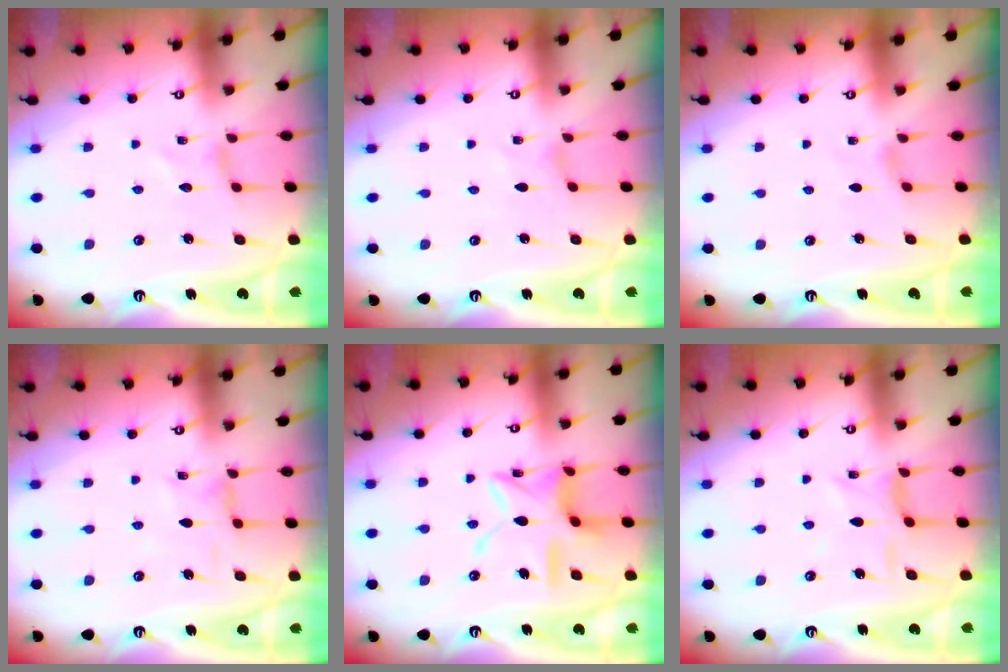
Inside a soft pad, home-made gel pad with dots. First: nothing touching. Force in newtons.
{"total": 0.0}
{"total": 0.8, "press": 0.7, "slide": 0.4}
{"total": 1.9, "press": 1.9, "slide": 0.3}
{"total": 13.4, "press": 13.3, "slide": 1.2}
{"total": 5.3, "press": 5.3, "slide": 0.4}